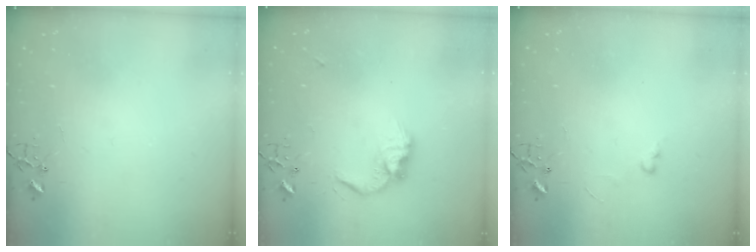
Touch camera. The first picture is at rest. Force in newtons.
{"total": 12.5, "press": 12.5, "slide": 0.7}
{"total": 2.7, "press": 2.7, "slide": 0.4}